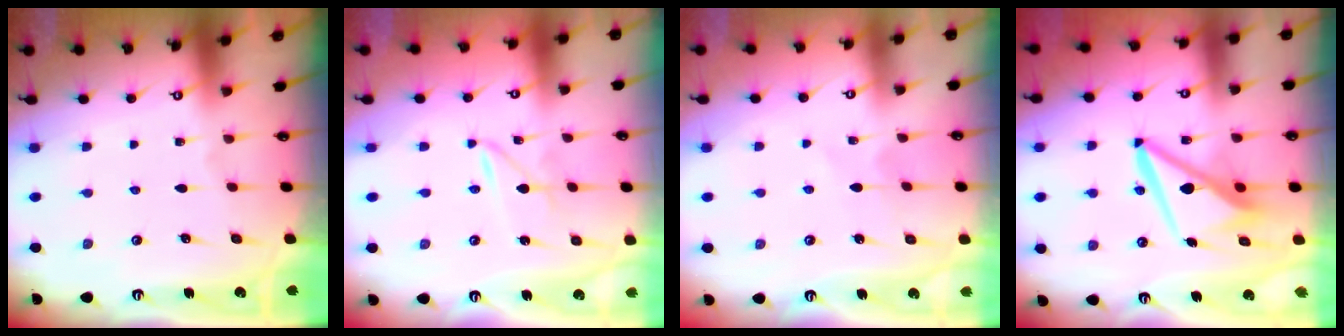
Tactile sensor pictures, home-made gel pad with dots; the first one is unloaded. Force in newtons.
{"total": 2.3, "press": 2.3, "slide": 0.2}
{"total": 4.2, "press": 4.1, "slide": 0.6}
{"total": 10.2, "press": 10.0, "slide": 1.6}